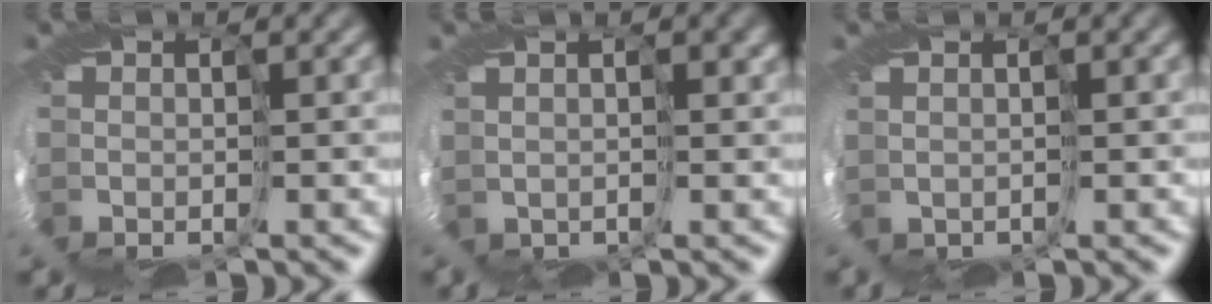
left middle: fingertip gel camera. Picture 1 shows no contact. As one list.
[{"total": 1.6, "force": [0.9, 0.8, 0.9], "torque": [-0.011, 0.013, 0.023]}, {"total": 0.6, "force": [0.0, -0.5, -0.4], "torque": [0.011, 0.006, 0.008]}]